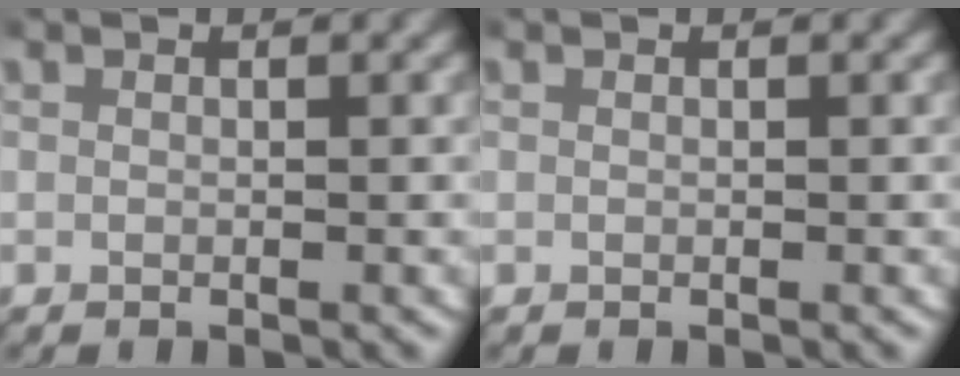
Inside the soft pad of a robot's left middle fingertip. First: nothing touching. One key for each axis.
{"total": 0.0}